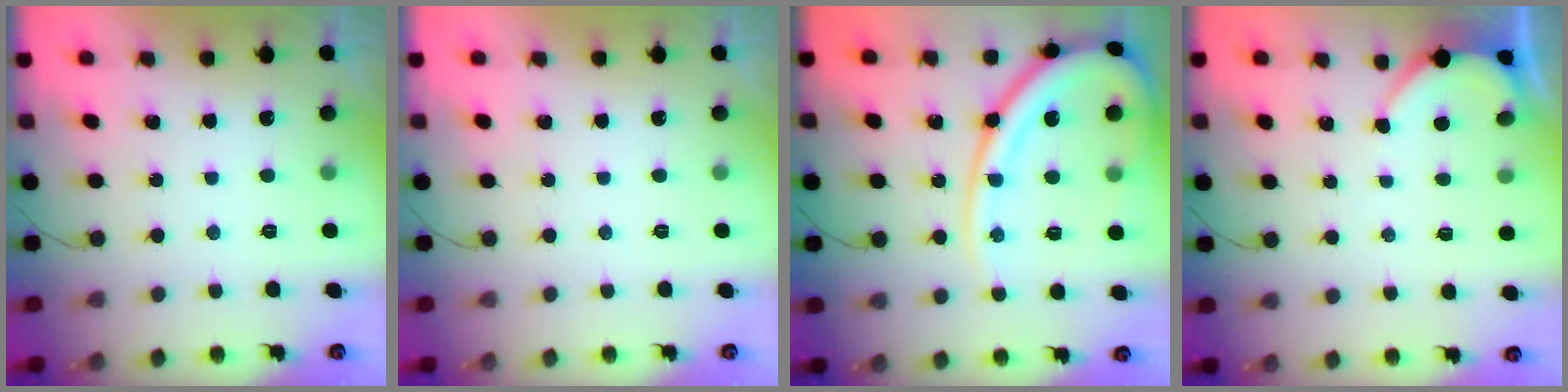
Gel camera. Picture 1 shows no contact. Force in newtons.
{"total": 0.0}
{"total": 18.5, "press": 18.4, "slide": 2.1}
{"total": 2.9, "press": 2.9, "slide": 0.4}